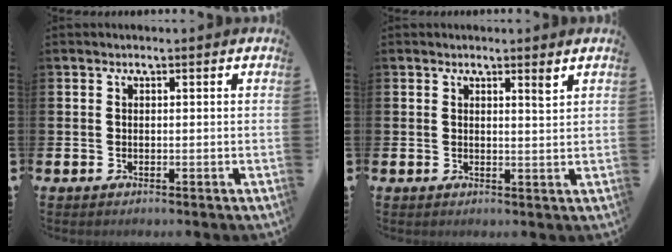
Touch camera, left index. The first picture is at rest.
{"total": 2.1, "force": [1.8, 0.0, 1.1], "torque": [-0.008, -0.009, 0.028]}